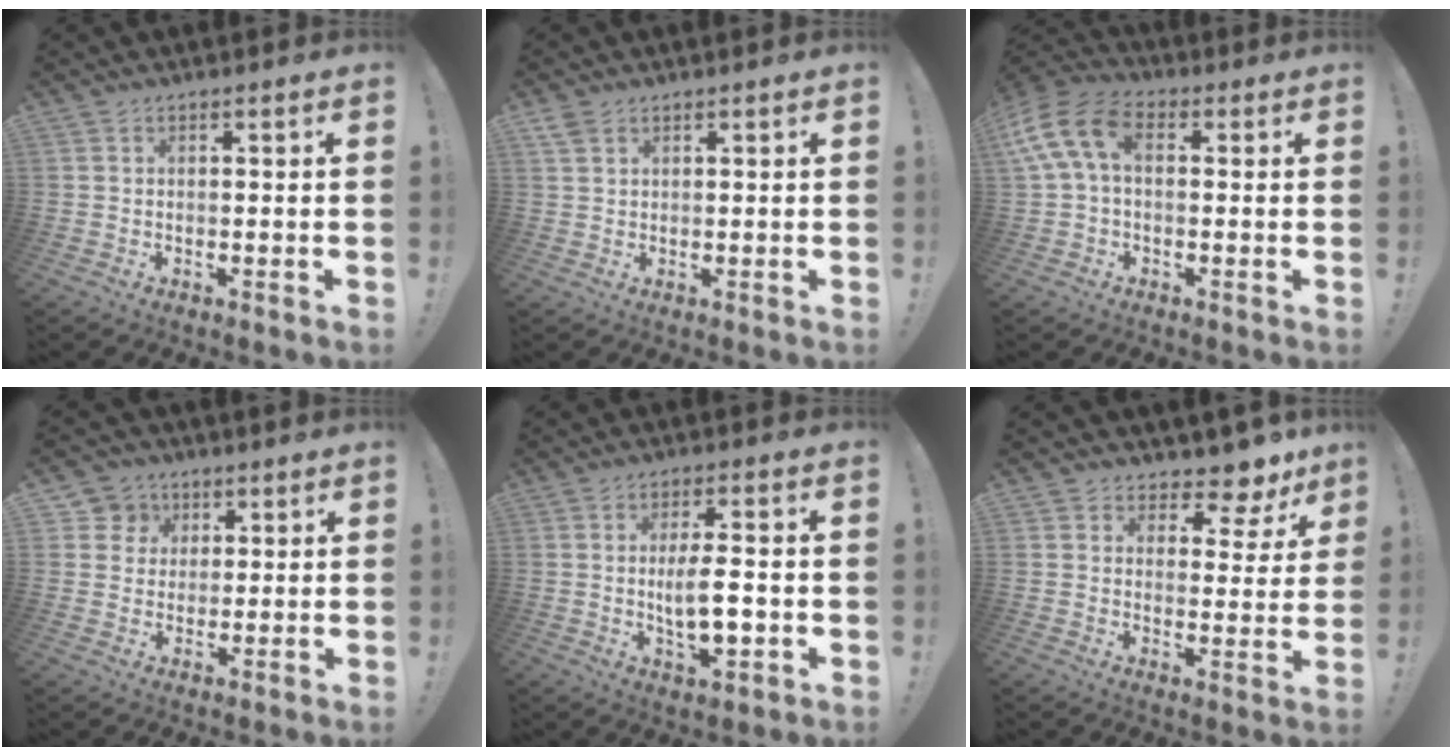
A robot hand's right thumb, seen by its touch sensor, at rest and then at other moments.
{"total": 2.7, "force": [1.7, 1.6, 1.4], "torque": [-0.025, -0.004, 0.033]}
{"total": 12.4, "force": [2.6, 7.6, 9.4], "torque": [-0.188, 0.003, 0.052]}
{"total": 6.5, "force": [2.4, 6.0, 0.7], "torque": [-0.012, -0.019, 0.049]}
{"total": 9.2, "force": [-0.8, 3.1, 8.6], "torque": [-0.141, -0.007, -0.020]}
{"total": 6.9, "force": [5.5, 3.4, 2.4], "torque": [-0.018, -0.057, 0.097]}